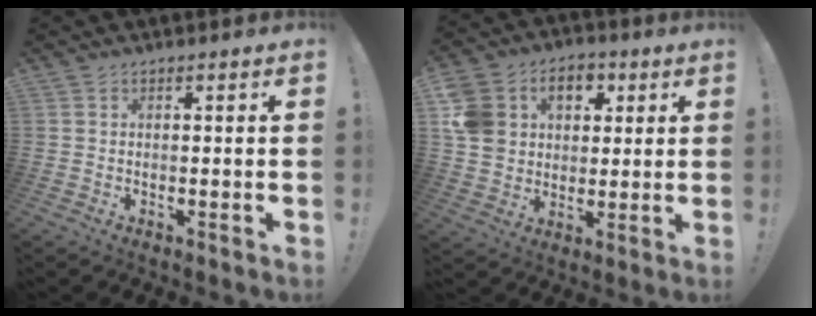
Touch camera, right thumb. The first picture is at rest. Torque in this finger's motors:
{"motor_torque": [0.47, 0.69, 1.11, 0.26, 0.35]}